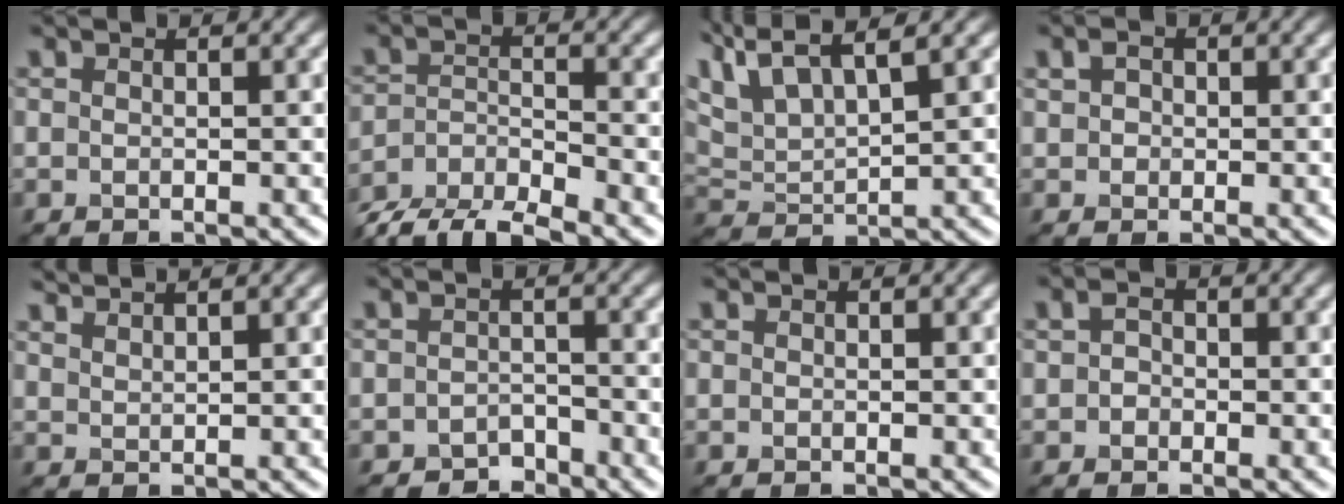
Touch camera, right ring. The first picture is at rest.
{"total": 6.7, "force": [-5.9, 1.7, 2.6], "torque": [-0.052, -0.011, -0.112]}
{"total": 7.3, "force": [5.5, 2.0, 4.4], "torque": [-0.106, 0.020, 0.097]}
{"total": 1.2, "force": [0.3, 1.1, 0.5], "torque": [-0.007, 0.002, 0.003]}
{"total": 2.2, "force": [2.1, 0.3, 0.6], "torque": [-0.002, 0.006, 0.034]}
{"total": 2.1, "force": [-1.9, 0.8, 0.2], "torque": [0.005, 0.008, -0.034]}
{"total": 0.0}
{"total": 1.2, "force": [-0.2, 1.0, 0.5], "torque": [-0.006, -0.001, -0.008]}